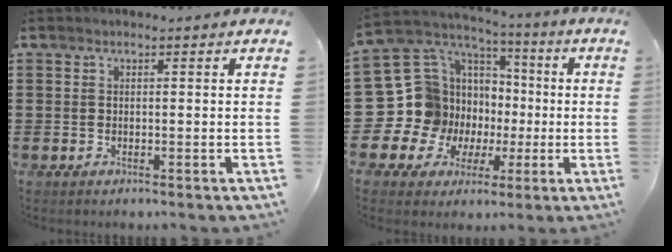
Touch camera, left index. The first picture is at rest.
{"total": 13.5, "force": [-1.7, 13.0, 3.3], "torque": [-0.140, -0.034, -0.003]}